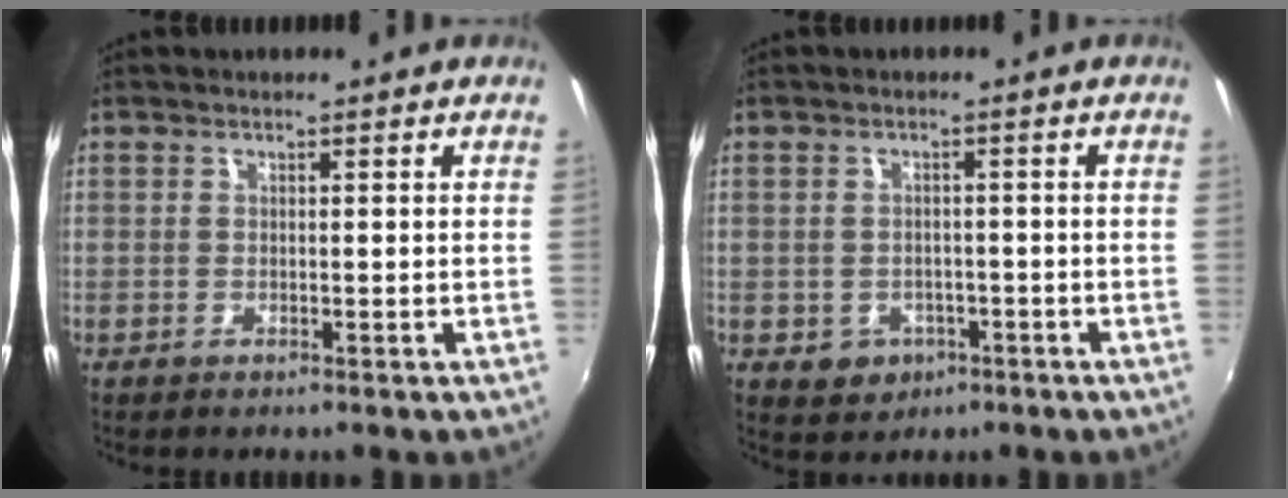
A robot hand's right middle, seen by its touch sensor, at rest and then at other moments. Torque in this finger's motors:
{"motor_torque": [0.49, -0.48, 0.02, 0.00]}